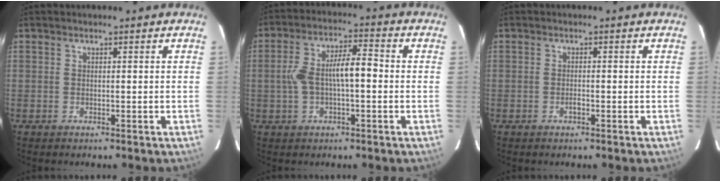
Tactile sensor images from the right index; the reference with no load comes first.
{"total": 8.2, "force": [-0.4, 2.5, 7.8], "torque": [-0.159, 0.029, -0.005]}
{"total": 0.9, "force": [-0.5, 0.3, 0.7], "torque": [-0.016, 0.001, -0.008]}